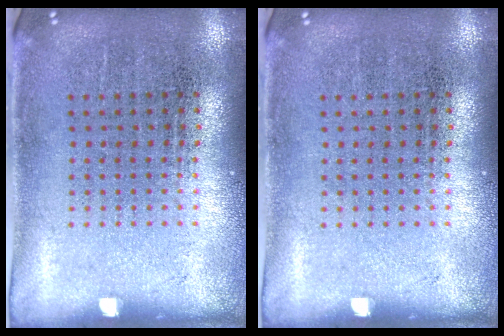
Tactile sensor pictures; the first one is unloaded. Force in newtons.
{"total": 0.0}